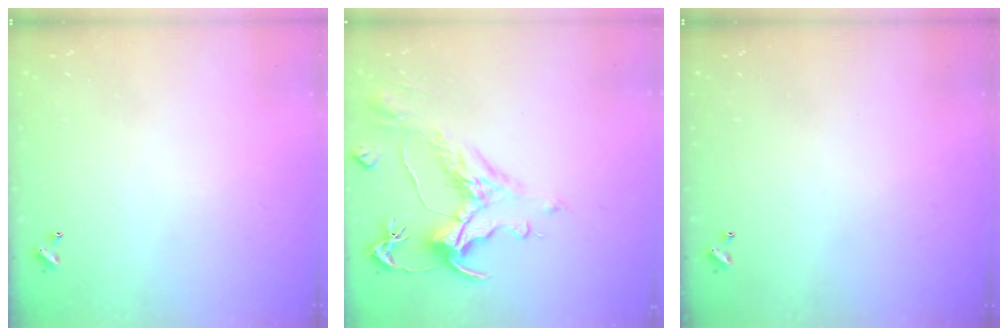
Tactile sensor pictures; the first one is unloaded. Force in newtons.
{"total": 1.6, "press": 0.7, "slide": 1.4}
{"total": 0.0}